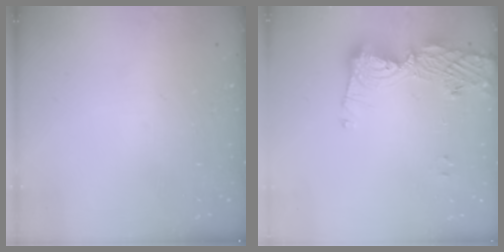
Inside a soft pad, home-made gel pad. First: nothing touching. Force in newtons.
{"total": 12.7, "press": 12.6, "slide": 1.2}